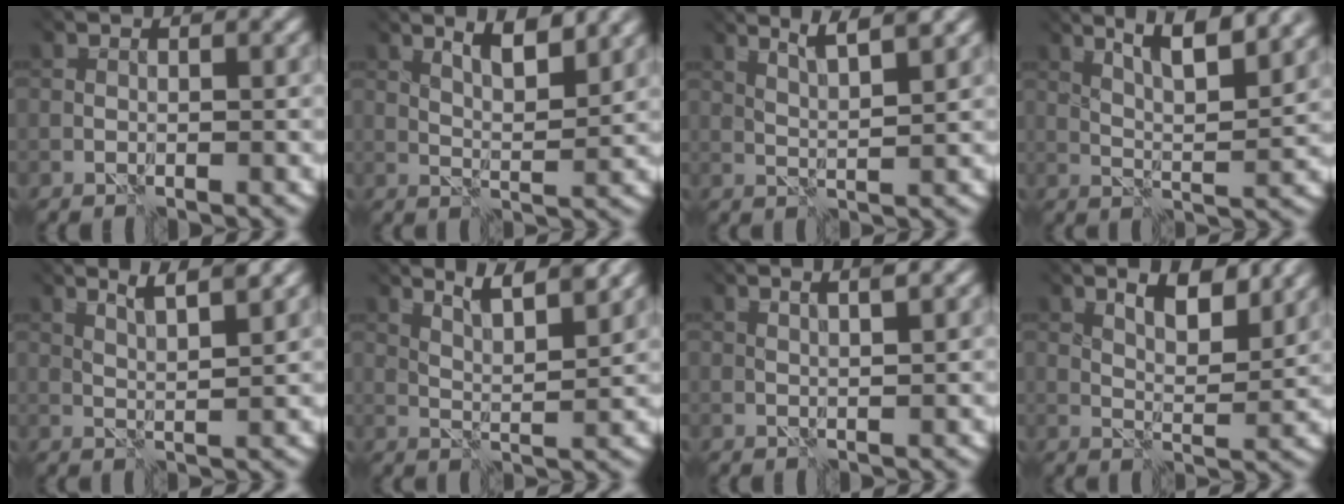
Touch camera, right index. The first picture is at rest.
{"total": 2.8, "force": [2.2, -0.2, 1.7], "torque": [-0.042, -0.005, 0.055]}
{"total": 3.3, "force": [2.7, -0.3, 1.8], "torque": [-0.025, 0.015, 0.047]}
{"total": 6.2, "force": [4.2, 0.5, 4.6], "torque": [-0.065, 0.008, 0.076]}
{"total": 3.1, "force": [2.6, -0.3, 1.7], "torque": [-0.025, 0.012, 0.048]}
{"total": 4.8, "force": [4.1, 0.1, 2.5], "torque": [-0.037, 0.005, 0.067]}
{"total": 1.8, "force": [1.6, -0.2, 0.6], "torque": [0.005, 0.008, 0.019]}
{"total": 3.8, "force": [3.0, 0.4, 2.3], "torque": [-0.053, -0.007, 0.065]}